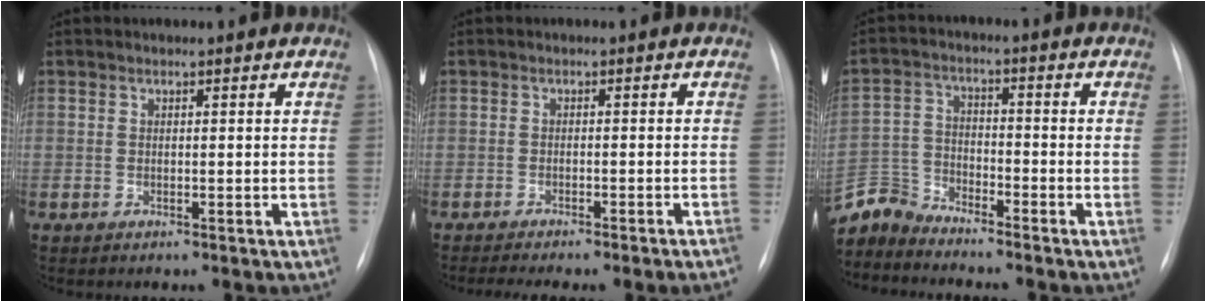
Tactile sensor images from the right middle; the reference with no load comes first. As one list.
[{"total": 5.5, "force": [-4.9, -0.3, 2.5], "torque": [-0.036, -0.003, -0.070]}, {"total": 6.3, "force": [-6.2, 0.7, -0.8], "torque": [0.007, 0.002, -0.127]}]